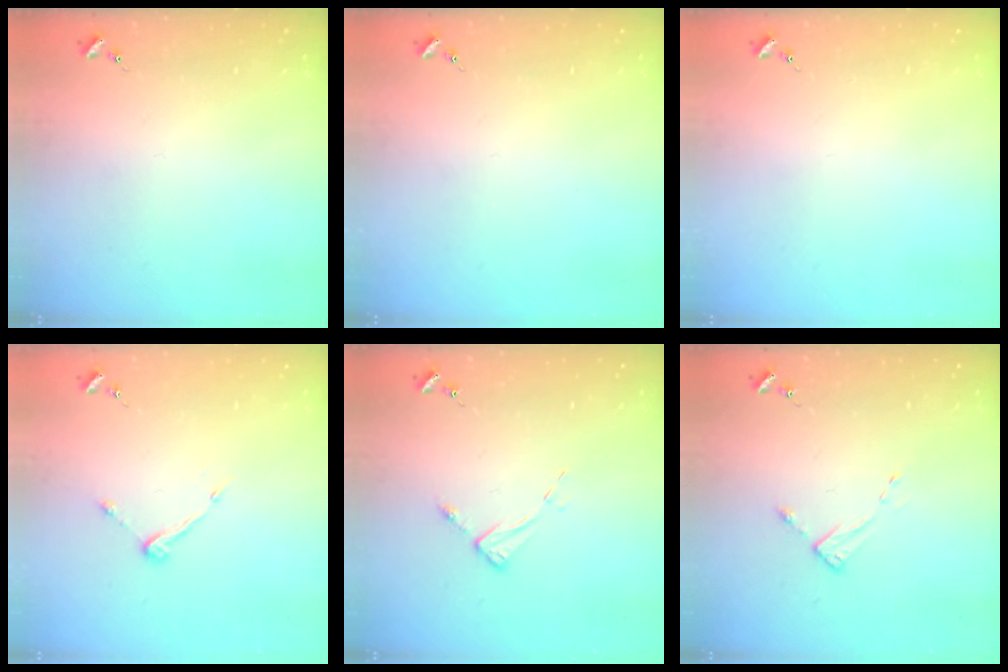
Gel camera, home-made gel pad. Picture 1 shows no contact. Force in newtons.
{"total": 0.0}
{"total": 0.0}
{"total": 6.5, "press": 6.5, "slide": 0.6}
{"total": 5.3, "press": 5.2, "slide": 0.1}
{"total": 2.6, "press": 2.6, "slide": 0.3}